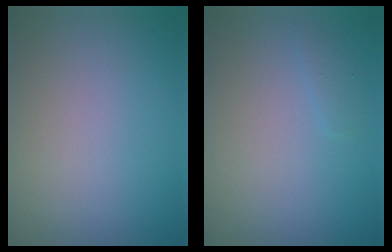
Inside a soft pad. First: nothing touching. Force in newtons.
{"total": 0.8, "press": 0.8, "slide": 0.1}